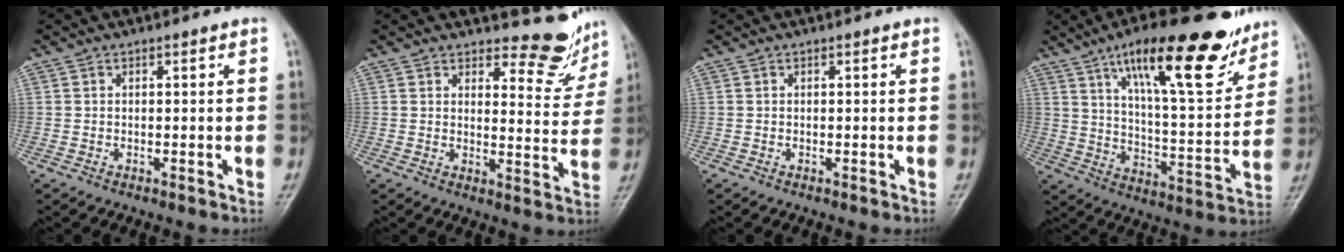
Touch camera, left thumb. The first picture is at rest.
{"total": 8.2, "force": [7.6, 2.7, 1.7], "torque": [0.007, -0.075, 0.089]}
{"total": 0.0}
{"total": 22.8, "force": [14.2, 6.5, 16.6], "torque": [-0.218, -0.057, 0.226]}